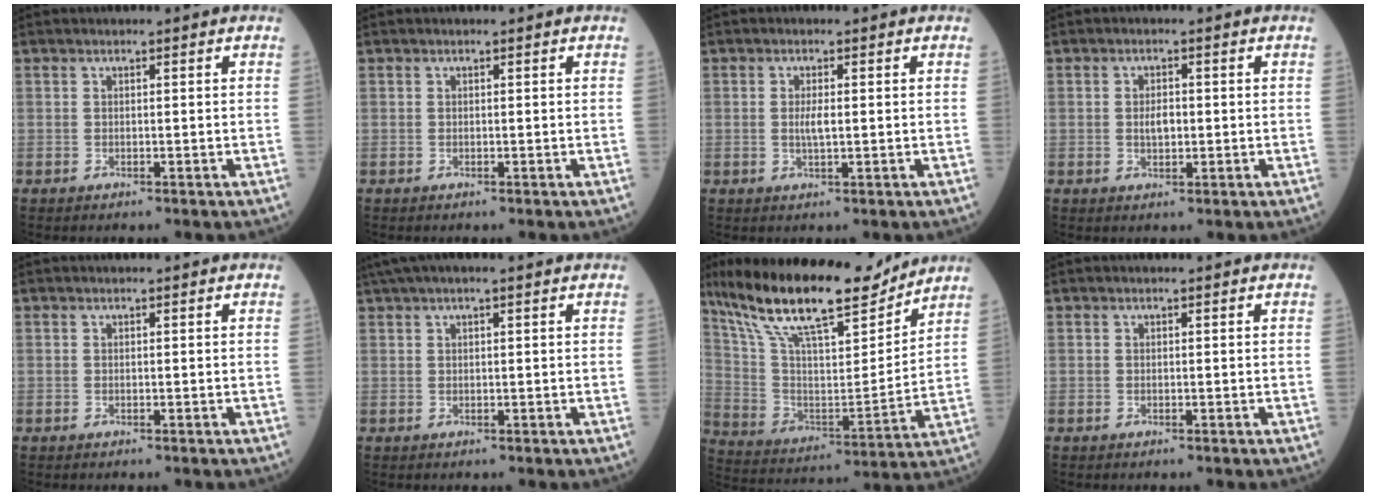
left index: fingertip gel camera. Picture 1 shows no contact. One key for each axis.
{"total": 0.0}
{"total": 2.1, "fx": 0.0, "fy": 0.4, "fz": 2.1, "tx": -0.045, "ty": -0.002, "tz": 0.002}
{"total": 2.4, "fx": -0.1, "fy": 1.2, "fz": 2.1, "tx": -0.038, "ty": 0.002, "tz": -0.001}
{"total": 0.0}
{"total": 5.1, "fx": 3.7, "fy": 0.1, "fz": 3.4, "tx": -0.060, "ty": 0.040, "tz": 0.065}
{"total": 22.1, "fx": 17.6, "fy": 4.6, "fz": 12.6, "tx": -0.229, "ty": 0.009, "tz": 0.309}
{"total": 0.0}